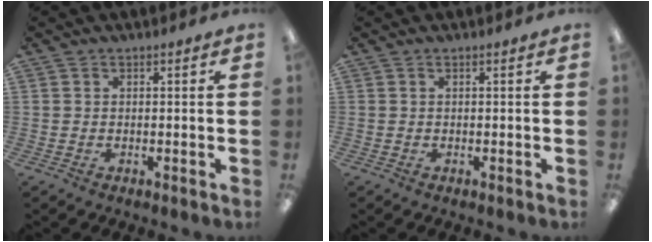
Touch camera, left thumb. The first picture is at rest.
{"total": 0.0}